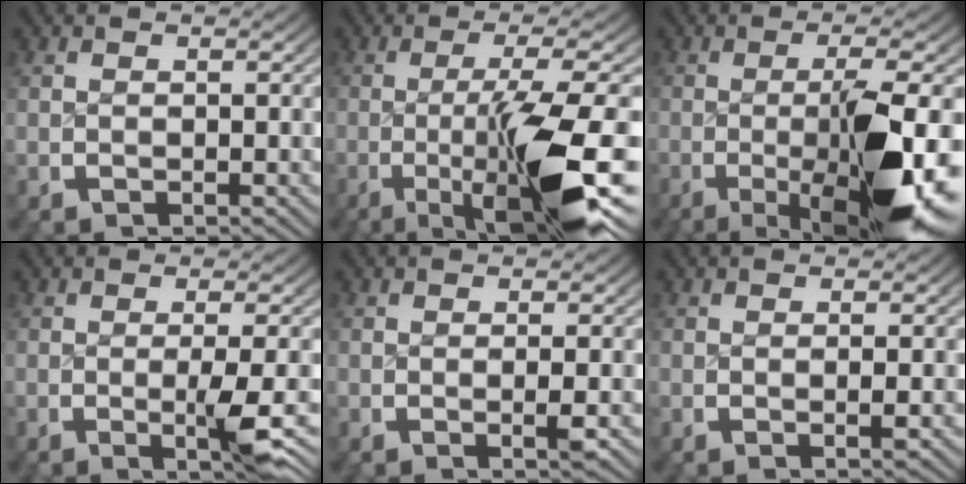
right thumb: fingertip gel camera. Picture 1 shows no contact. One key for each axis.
{"total": 13.7, "fx": -3.4, "fy": 4.6, "fz": 12.4, "tx": -0.205, "ty": -0.026, "tz": -0.037}
{"total": 13.7, "fx": -3.6, "fy": 4.6, "fz": 12.4, "tx": -0.192, "ty": -0.025, "tz": -0.042}
{"total": 4.3, "fx": -0.9, "fy": 1.0, "fz": 4.1, "tx": -0.072, "ty": -0.008, "tz": -0.012}
{"total": 1.4, "fx": -0.2, "fy": 0.3, "fz": 1.4, "tx": -0.022, "ty": 0.003, "tz": -0.007}
{"total": 1.0, "fx": -0.1, "fy": 0.3, "fz": 1.0, "tx": -0.016, "ty": 0.003, "tz": -0.005}